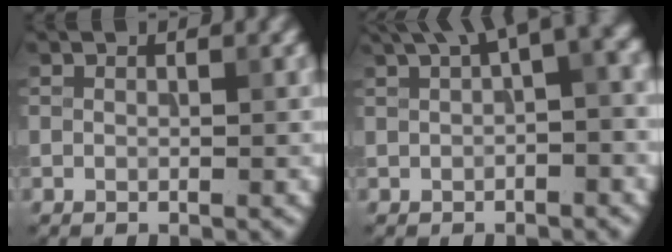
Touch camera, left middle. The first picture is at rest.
{"total": 6.7, "force": [2.9, 2.1, 5.6], "torque": [-0.071, 0.022, 0.043]}